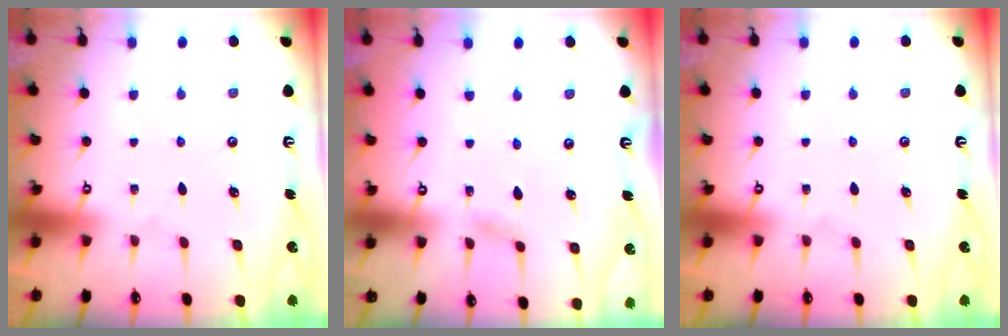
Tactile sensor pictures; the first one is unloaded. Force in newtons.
{"total": 2.8, "press": 2.8, "slide": 0.4}
{"total": 0.0}